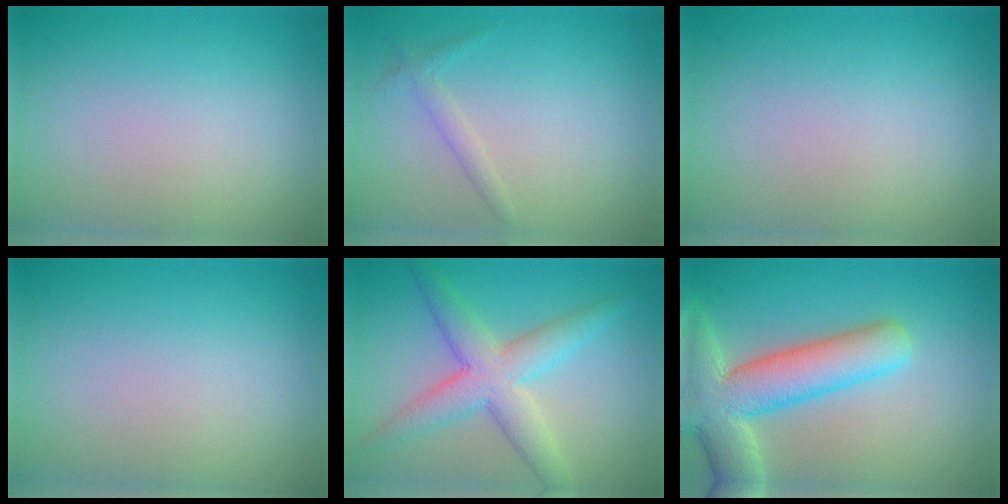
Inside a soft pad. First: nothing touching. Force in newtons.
{"total": 1.1, "press": 1.1, "slide": 0.0}
{"total": 0.0}
{"total": 0.0}
{"total": 5.4, "press": 5.4, "slide": 0.3}
{"total": 8.6, "press": 8.5, "slide": 1.0}